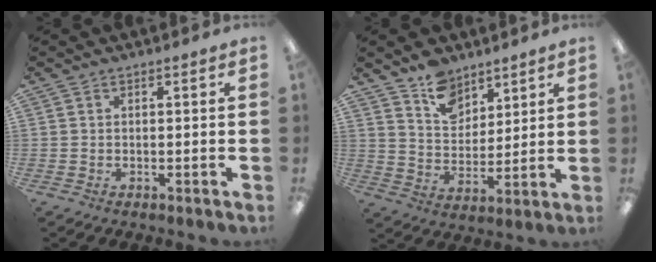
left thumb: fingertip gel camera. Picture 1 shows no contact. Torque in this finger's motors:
{"motor_torque": [-0.02, -0.09, -0.14, -0.14, 0.01]}